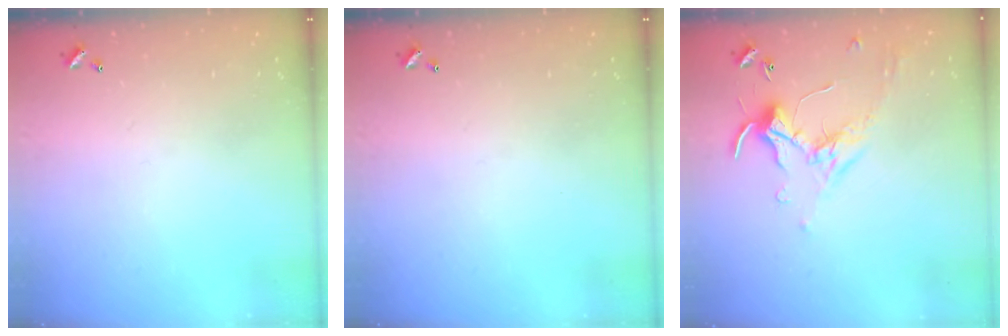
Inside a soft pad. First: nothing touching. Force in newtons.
{"total": 0.0}
{"total": 0.0}